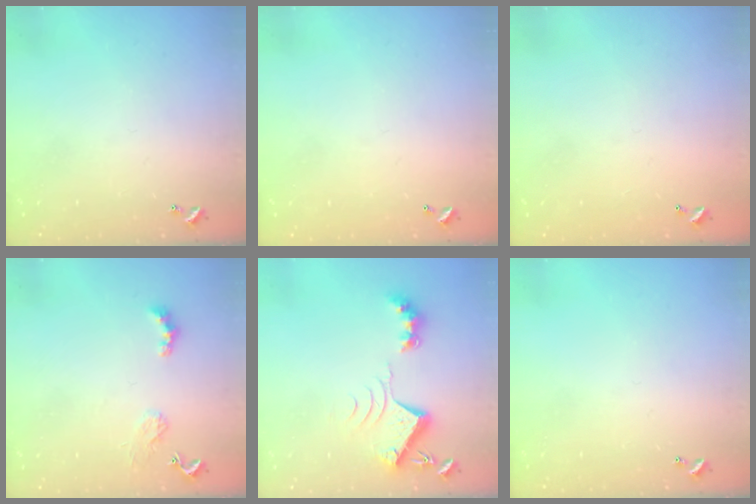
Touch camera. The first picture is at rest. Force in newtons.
{"total": 2.8, "press": 2.8, "slide": 0.1}
{"total": 2.8, "press": 2.8, "slide": 0.1}
{"total": 2.4, "press": 2.3, "slide": 0.5}
{"total": 8.7, "press": 8.6, "slide": 1.1}
{"total": 0.0}